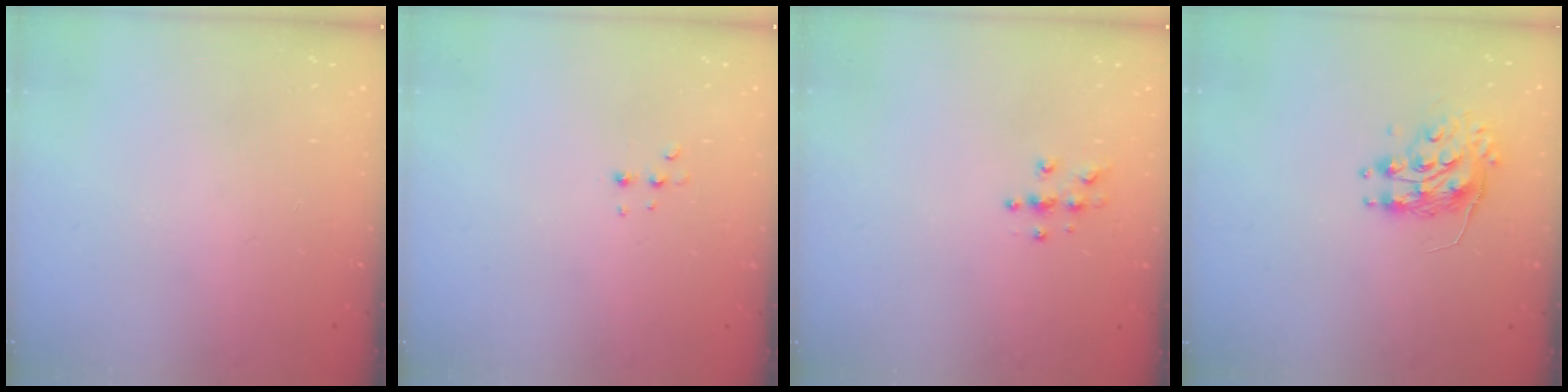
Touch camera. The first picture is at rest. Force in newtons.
{"total": 4.2, "press": 4.1, "slide": 0.9}
{"total": 4.0, "press": 3.9, "slide": 0.4}
{"total": 8.7, "press": 8.7, "slide": 0.8}